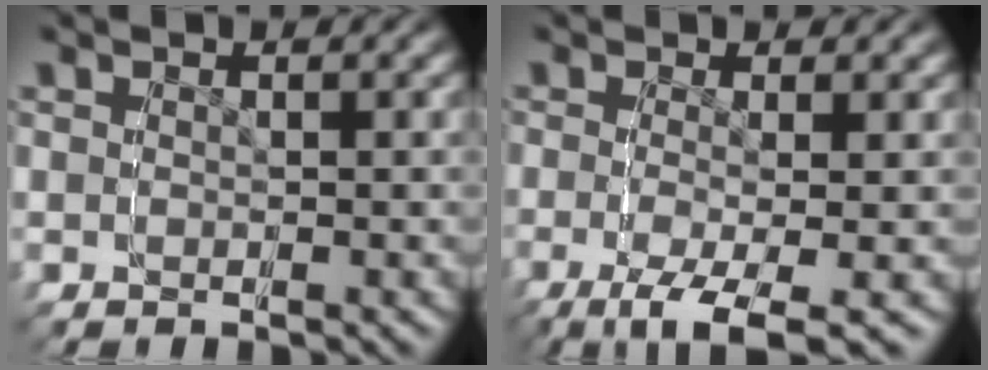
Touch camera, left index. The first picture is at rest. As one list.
[{"total": 1.6, "force": [-0.7, -1.3, -0.4], "torque": [0.021, 0.001, -0.013]}]